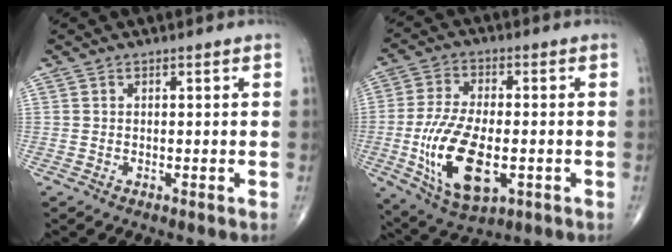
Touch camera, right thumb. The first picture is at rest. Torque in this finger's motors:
{"motor_torque": [0.07, 0.93, 0.98, 0.52, 0.10]}